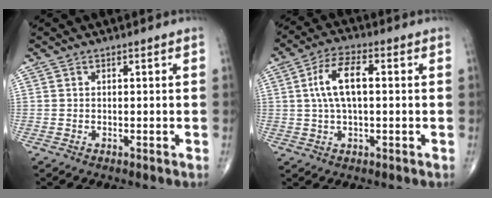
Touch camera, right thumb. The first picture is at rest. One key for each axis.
{"total": 8.9, "fx": 1.1, "fy": 3.9, "fz": 7.9, "tx": -0.156, "ty": 0.019, "tz": 0.019}